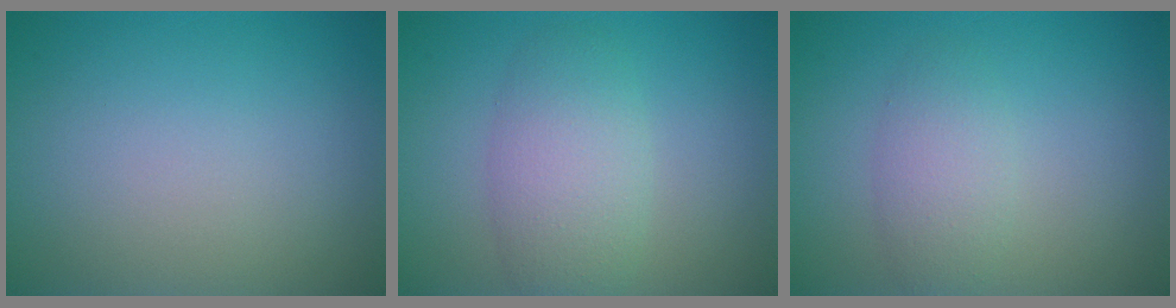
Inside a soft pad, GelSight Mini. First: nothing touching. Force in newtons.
{"total": 4.2, "press": 4.2, "slide": 0.1}
{"total": 2.6, "press": 2.6, "slide": 0.1}